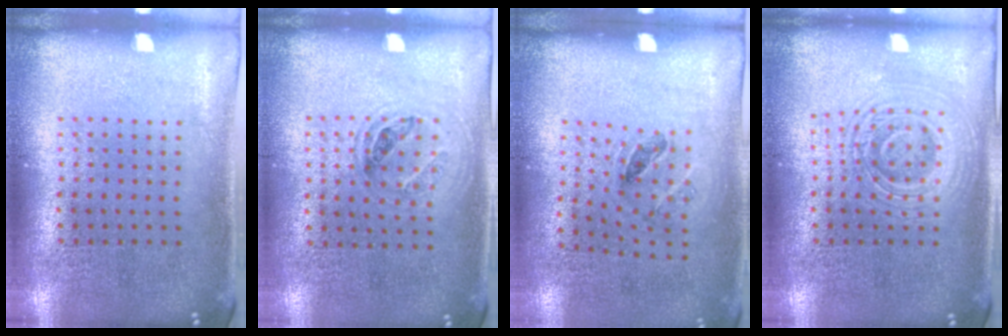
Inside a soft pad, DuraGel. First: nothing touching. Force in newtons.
{"total": 1.0, "press": 0.9, "slide": 0.5}
{"total": 1.3, "press": 0.8, "slide": 1.1}
{"total": 2.7, "press": 2.7, "slide": 0.5}